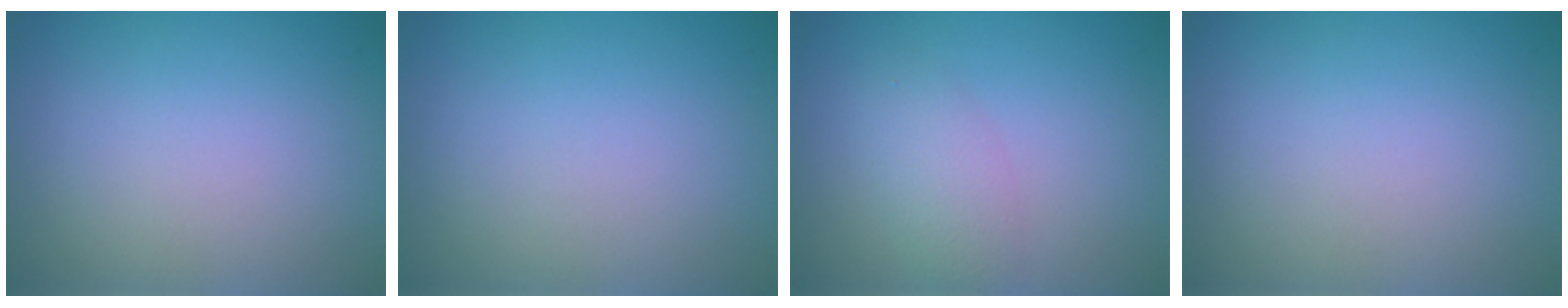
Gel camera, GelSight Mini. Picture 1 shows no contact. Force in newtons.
{"total": 0.0}
{"total": 2.2, "press": 2.2, "slide": 0.1}
{"total": 0.0}